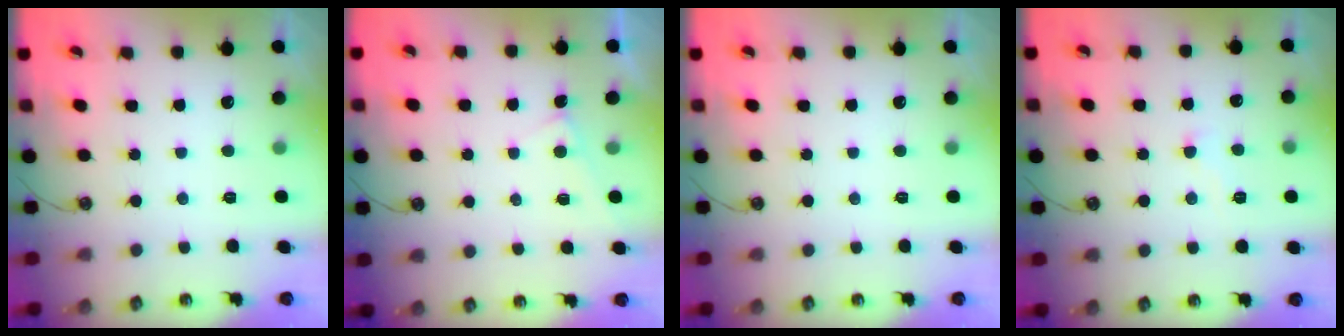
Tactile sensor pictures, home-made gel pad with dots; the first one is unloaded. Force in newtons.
{"total": 2.2, "press": 2.2, "slide": 0.2}
{"total": 0.0}
{"total": 4.0, "press": 3.9, "slide": 0.3}